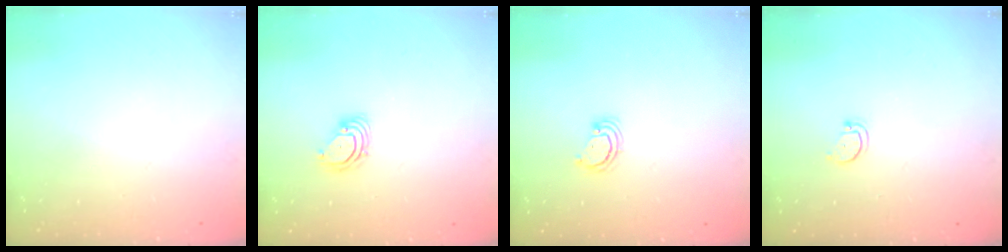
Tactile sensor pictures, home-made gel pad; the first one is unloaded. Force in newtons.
{"total": 3.4, "press": 3.4, "slide": 0.1}
{"total": 2.9, "press": 2.8, "slide": 0.3}
{"total": 2.3, "press": 2.3, "slide": 0.4}